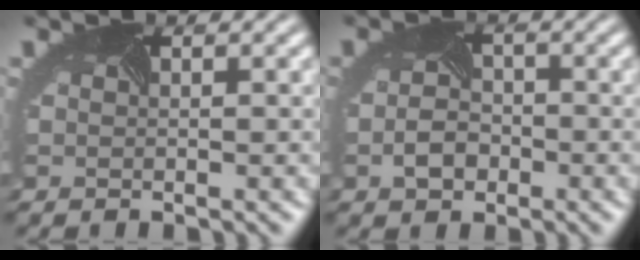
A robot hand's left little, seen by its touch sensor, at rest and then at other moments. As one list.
[{"total": 2.2, "force": [-1.1, 1.5, 1.1], "torque": [-0.027, -0.001, -0.023]}]